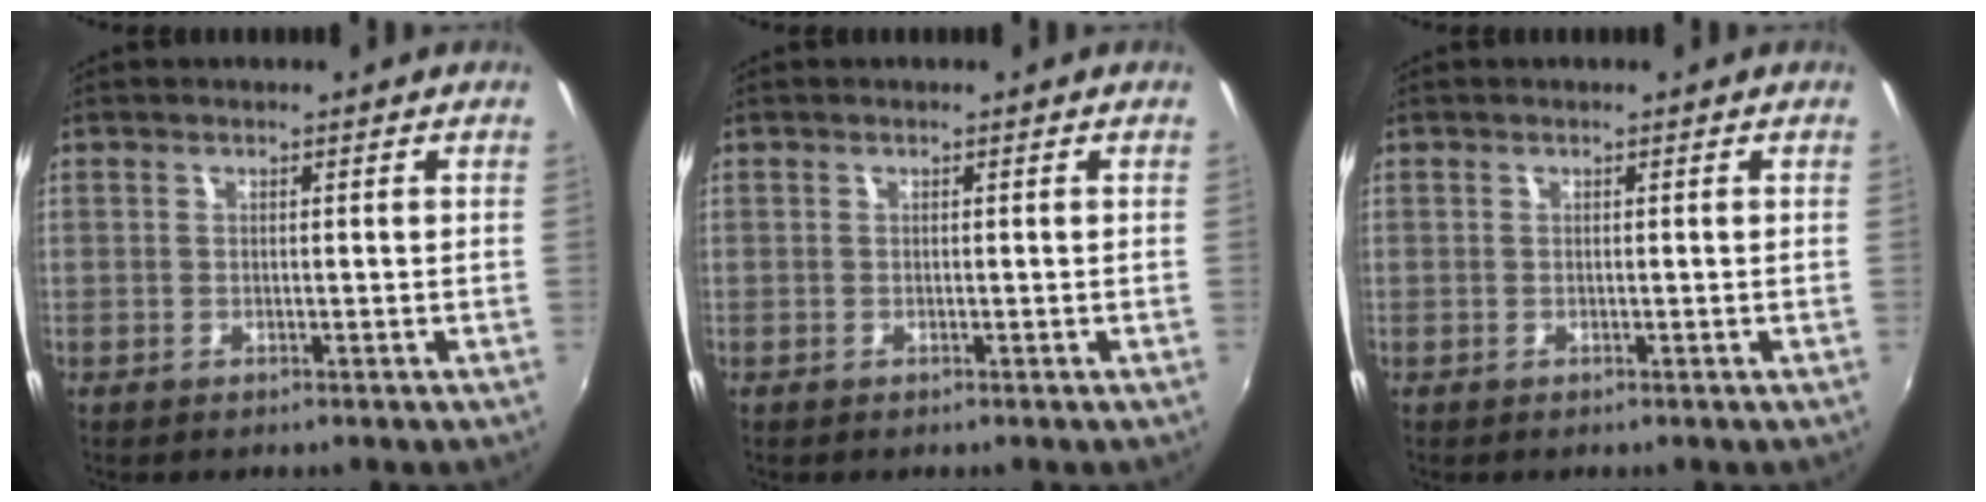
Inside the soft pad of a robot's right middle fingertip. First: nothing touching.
{"total": 0.0}
{"total": 0.0}